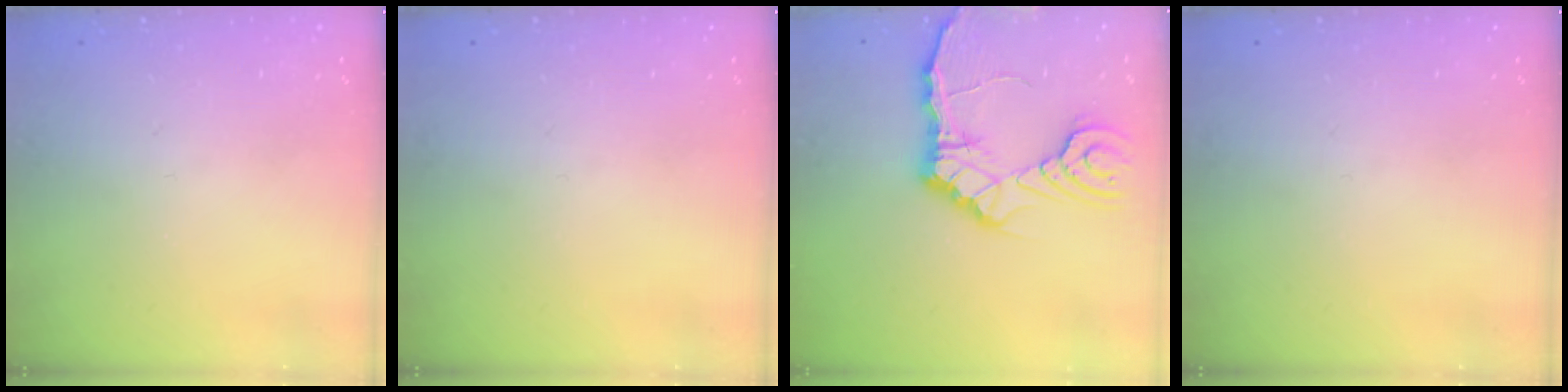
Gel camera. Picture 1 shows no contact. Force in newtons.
{"total": 0.0}
{"total": 15.9, "press": 15.8, "slide": 2.1}
{"total": 0.0}